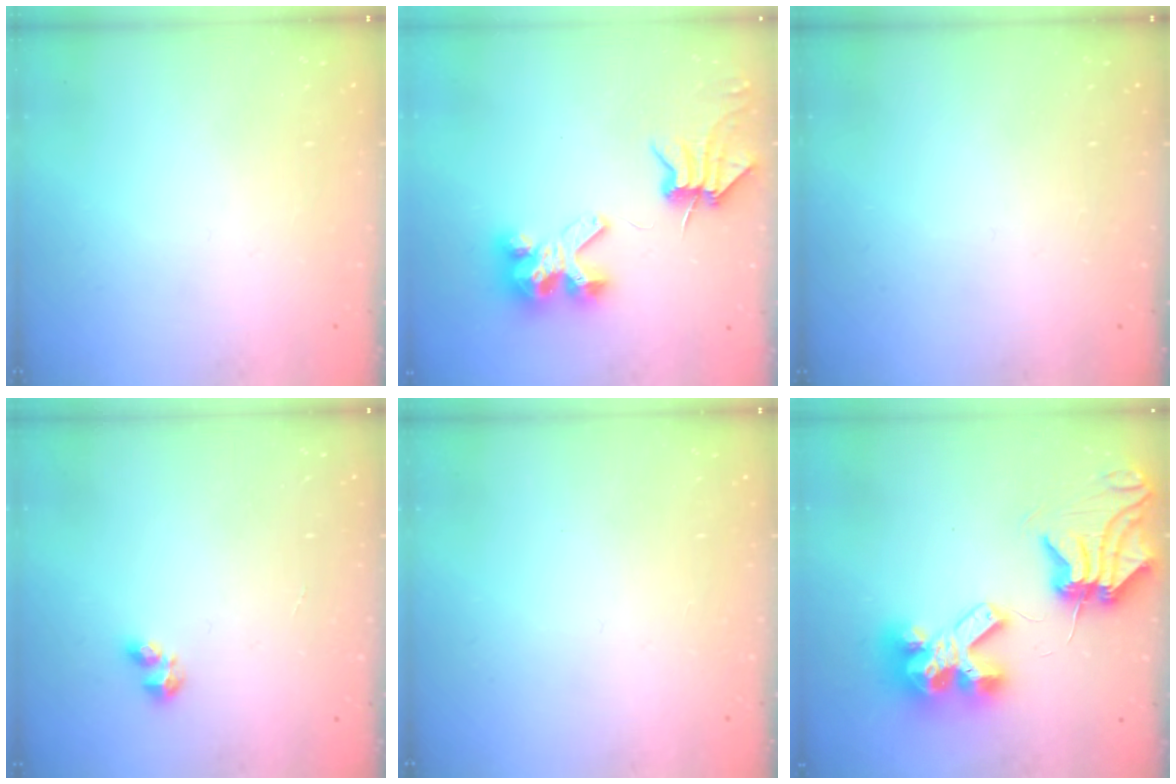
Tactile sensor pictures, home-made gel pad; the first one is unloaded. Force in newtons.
{"total": 7.0, "press": 7.0, "slide": 0.9}
{"total": 0.0}
{"total": 2.1, "press": 2.0, "slide": 0.8}
{"total": 0.0}
{"total": 14.5, "press": 14.4, "slide": 1.7}